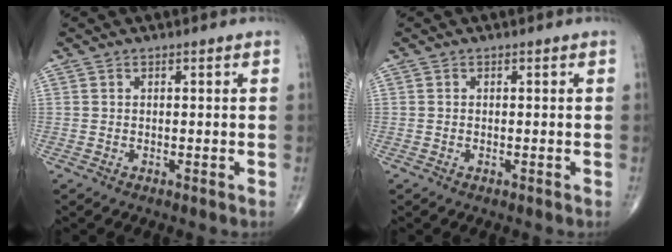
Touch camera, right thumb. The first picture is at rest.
{"total": 0.0}